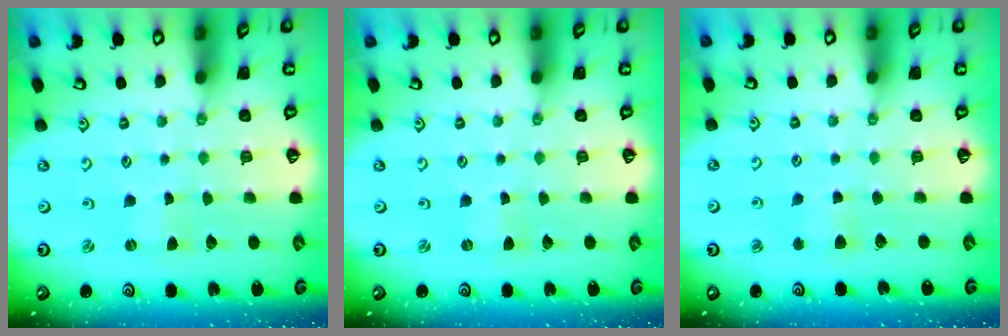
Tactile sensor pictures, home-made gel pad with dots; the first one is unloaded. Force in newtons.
{"total": 0.0}
{"total": 3.3, "press": 3.3, "slide": 0.5}